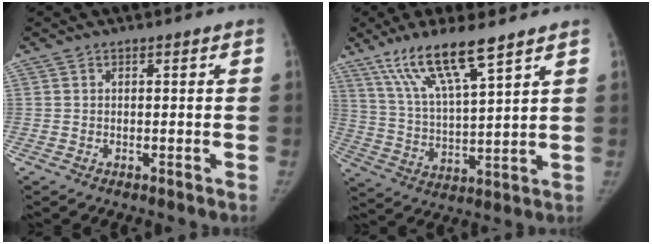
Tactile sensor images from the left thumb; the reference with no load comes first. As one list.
[{"total": 13.7, "force": [9.2, 2.3, 9.9], "torque": [-0.186, -0.036, 0.186]}]